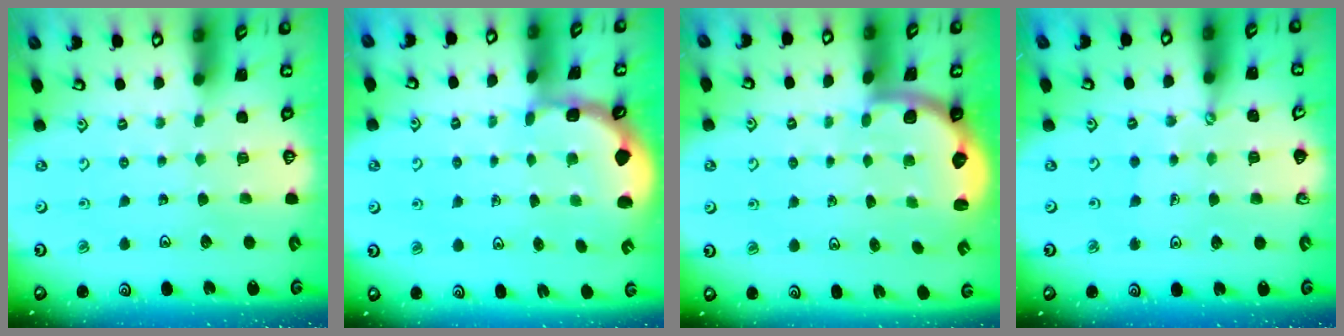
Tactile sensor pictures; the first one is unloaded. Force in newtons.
{"total": 1.6, "press": 1.5, "slide": 0.4}
{"total": 2.1, "press": 1.9, "slide": 0.8}
{"total": 0.6, "press": 0.6, "slide": 0.1}